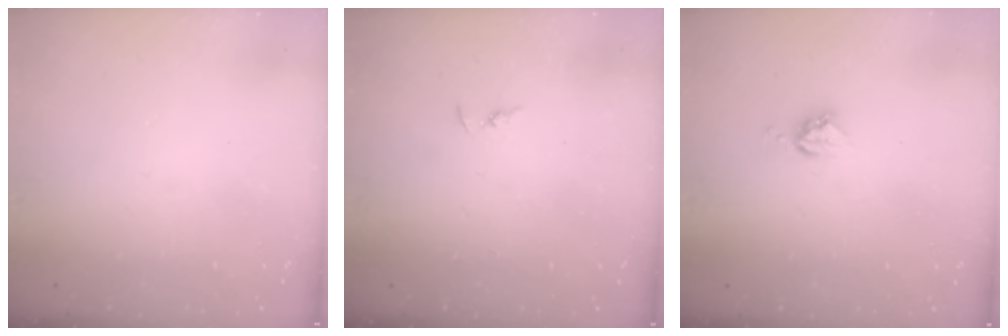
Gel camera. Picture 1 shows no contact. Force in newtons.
{"total": 2.4, "press": 2.3, "slide": 0.2}
{"total": 5.2, "press": 5.2, "slide": 0.1}